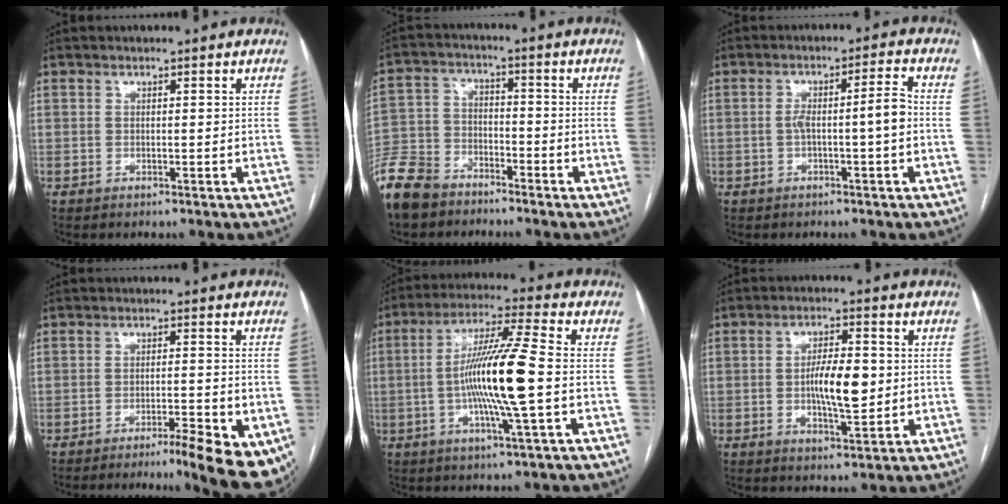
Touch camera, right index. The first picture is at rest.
{"total": 13.2, "force": [-10.4, 6.9, 4.5], "torque": [-0.115, -0.004, -0.198]}
{"total": 5.2, "force": [-0.9, 0.1, 5.1], "torque": [-0.086, 0.019, -0.011]}
{"total": 10.7, "force": [-6.8, 1.5, 8.1], "torque": [-0.080, -0.004, -0.098]}
{"total": 13.6, "force": [-1.7, -0.5, 13.5], "torque": [-0.251, -0.001, -0.039]}
{"total": 7.9, "force": [-0.2, 2.3, 7.6], "torque": [-0.136, 0.002, -0.004]}